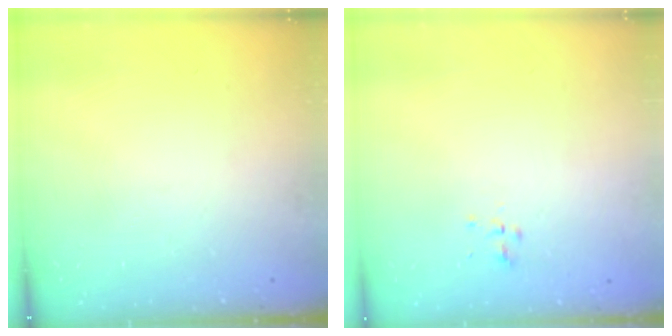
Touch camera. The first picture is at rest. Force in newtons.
{"total": 2.0, "press": 1.8, "slide": 0.8}